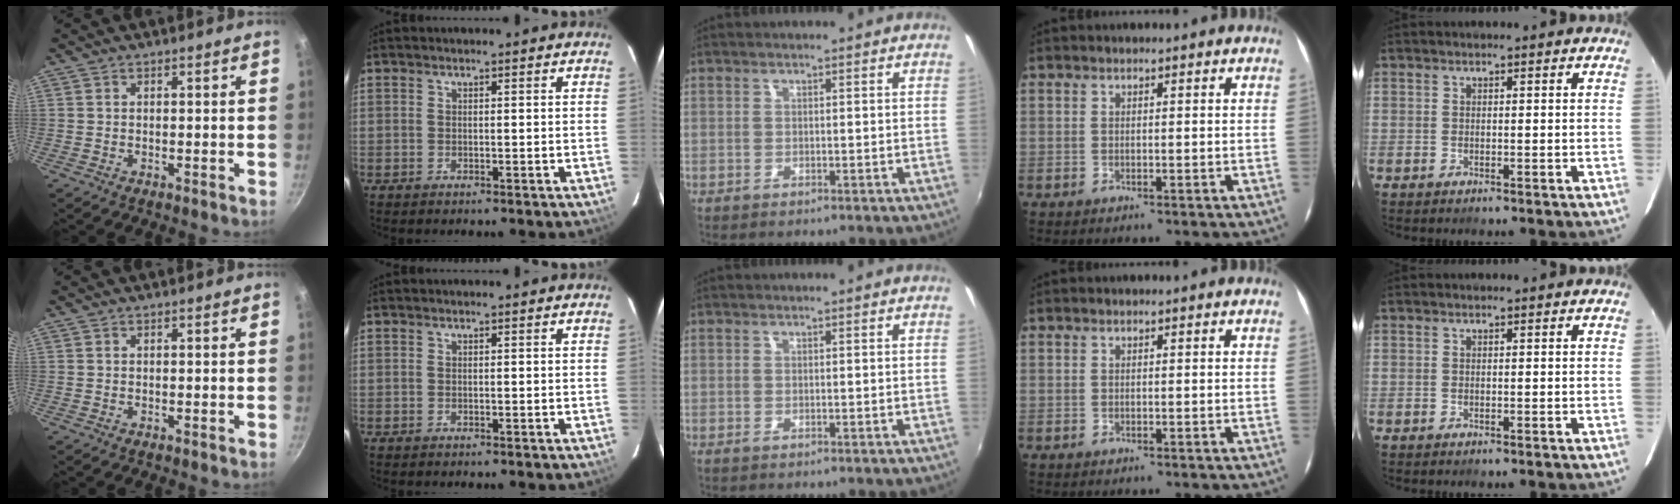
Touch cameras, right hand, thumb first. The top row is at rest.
{}